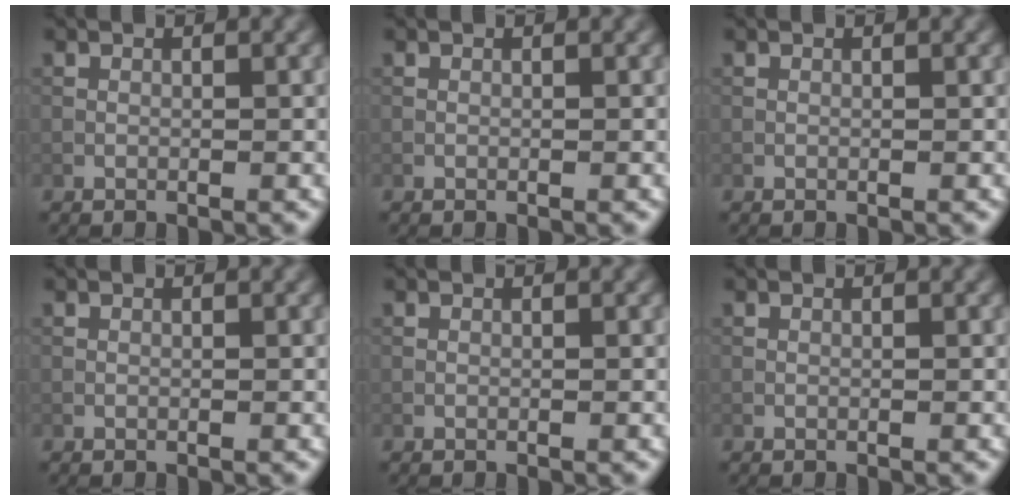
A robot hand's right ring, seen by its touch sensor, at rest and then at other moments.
{"total": 0.0}
{"total": 0.0}
{"total": 0.0}
{"total": 0.0}
{"total": 0.0}